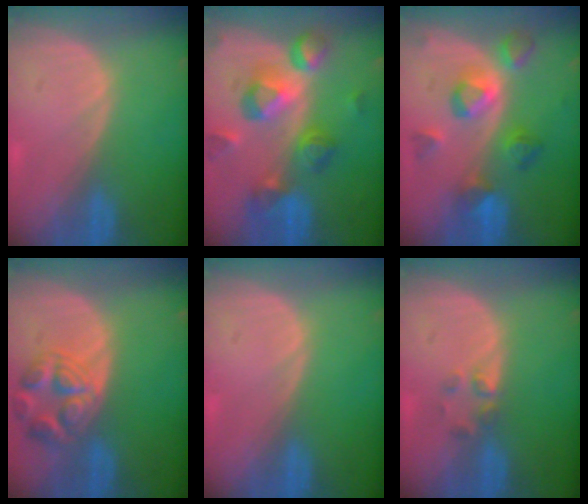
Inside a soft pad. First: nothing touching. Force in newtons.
{"total": 10.4, "press": 9.3, "slide": 4.7}
{"total": 7.6, "press": 7.5, "slide": 1.4}
{"total": 7.4, "press": 6.6, "slide": 3.4}
{"total": 0.0}
{"total": 2.0, "press": 1.9, "slide": 0.8}